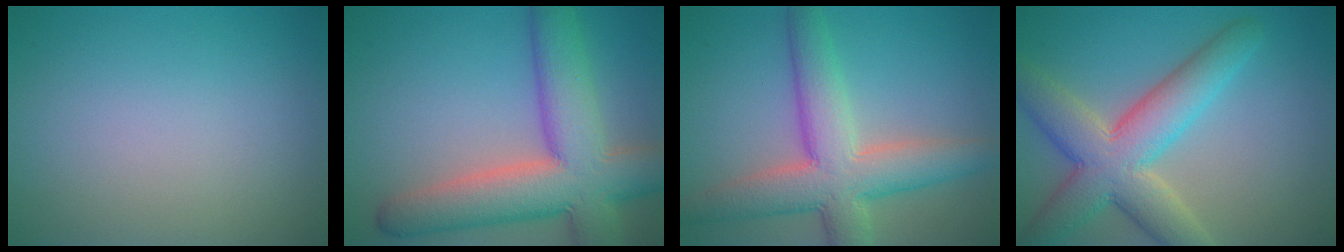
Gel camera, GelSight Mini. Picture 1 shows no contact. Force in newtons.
{"total": 10.8, "press": 10.8, "slide": 0.7}
{"total": 7.9, "press": 7.8, "slide": 0.4}
{"total": 8.1, "press": 8.1, "slide": 0.5}